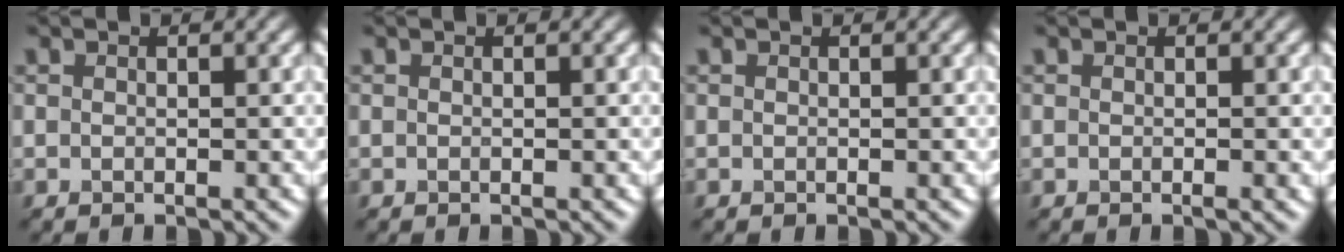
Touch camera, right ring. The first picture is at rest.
{"total": 0.0}
{"total": 0.0}
{"total": 0.8, "force": [-0.3, 0.2, 0.7], "torque": [-0.005, 0.003, -0.002]}